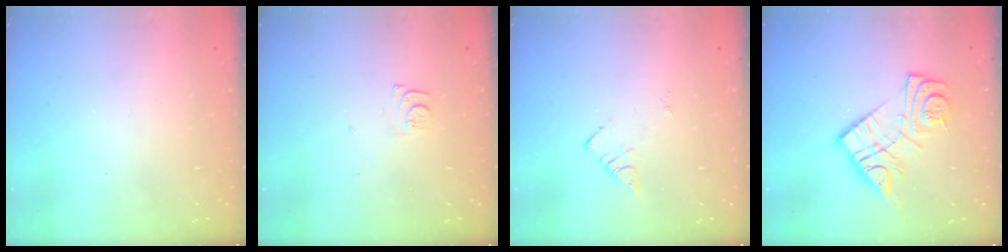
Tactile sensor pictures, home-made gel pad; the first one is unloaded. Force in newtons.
{"total": 5.3, "press": 5.2, "slide": 0.6}
{"total": 3.3, "press": 3.3, "slide": 0.4}
{"total": 14.5, "press": 14.5, "slide": 1.1}